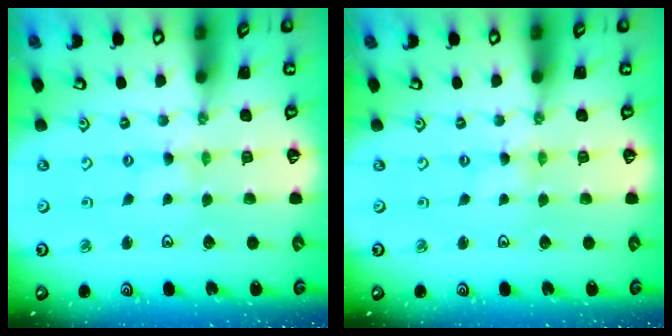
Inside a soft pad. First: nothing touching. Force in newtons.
{"total": 0.0}